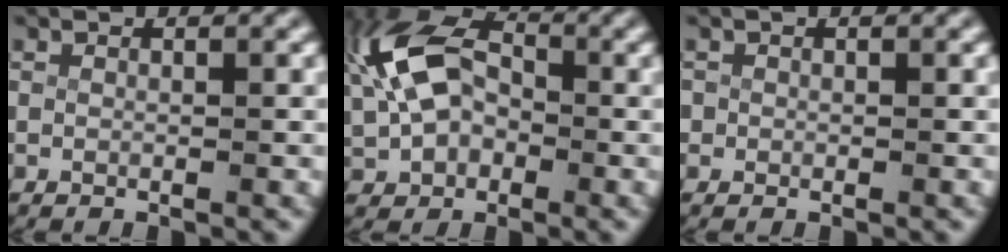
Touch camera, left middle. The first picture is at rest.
{"total": 8.1, "force": [0.9, 5.8, 5.5], "torque": [-0.119, -0.011, 0.024]}
{"total": 0.9, "force": [0.0, 0.9, 0.1], "torque": [-0.010, -0.007, 0.002]}